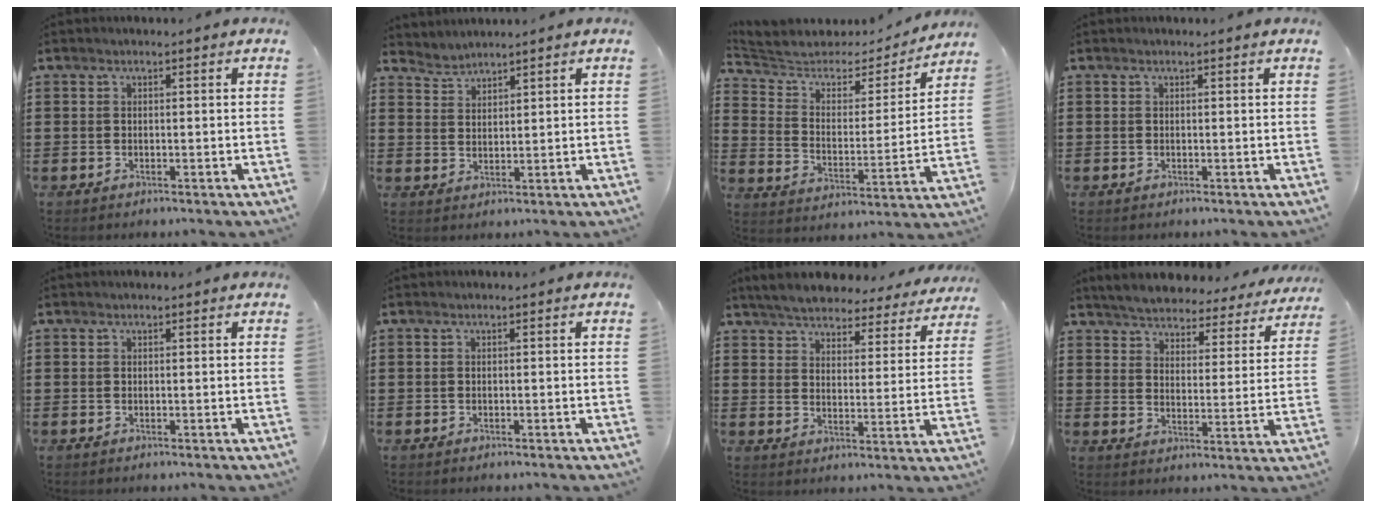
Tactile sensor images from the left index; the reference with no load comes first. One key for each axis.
{"total": 2.2, "fx": 2.2, "fy": 0.1, "fz": -0.6, "tx": 0.002, "ty": -0.006, "tz": 0.041}
{"total": 4.8, "fx": 3.9, "fy": 2.4, "fz": 1.4, "tx": -0.057, "ty": -0.029, "tz": 0.061}
{"total": 0.0}
{"total": 0.0}
{"total": 0.0}
{"total": 5.2, "fx": 5.1, "fy": 0.4, "fz": 0.8, "tx": -0.043, "ty": -0.032, "tz": 0.087}
{"total": 4.3, "fx": 4.3, "fy": -0.1, "fz": 0.1, "tx": -0.030, "ty": -0.037, "tz": 0.070}